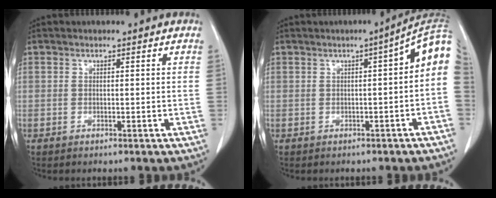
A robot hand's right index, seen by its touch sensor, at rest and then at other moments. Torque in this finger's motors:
{"motor_torque": [0.92, -0.19, 0.42, 0.04]}